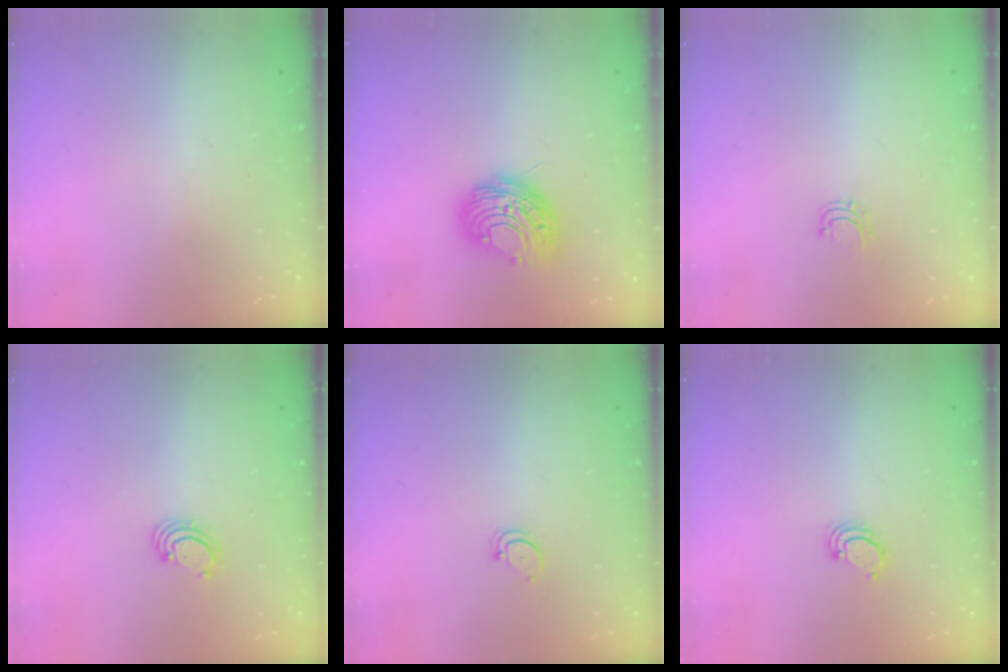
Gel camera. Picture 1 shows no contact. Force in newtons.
{"total": 10.1, "press": 10.1, "slide": 0.8}
{"total": 4.2, "press": 4.2, "slide": 0.3}
{"total": 2.5, "press": 2.5, "slide": 0.3}
{"total": 2.6, "press": 2.6, "slide": 0.0}
{"total": 2.3, "press": 2.3, "slide": 0.2}